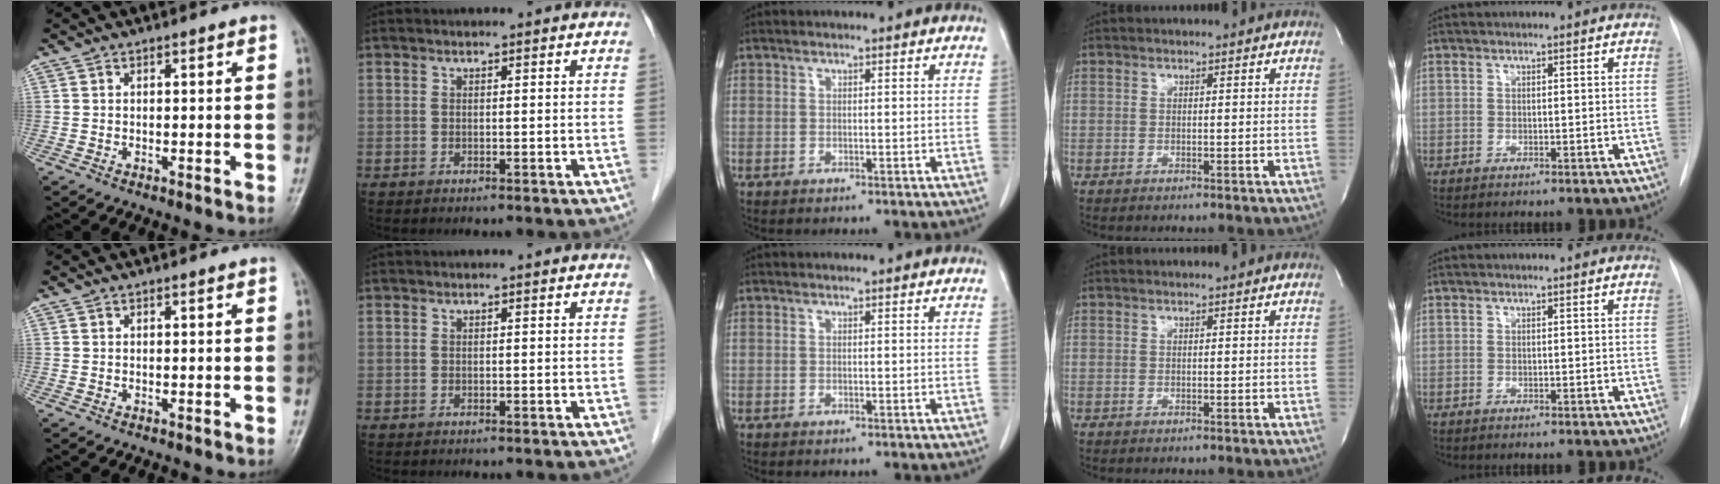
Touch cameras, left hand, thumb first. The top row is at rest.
{}